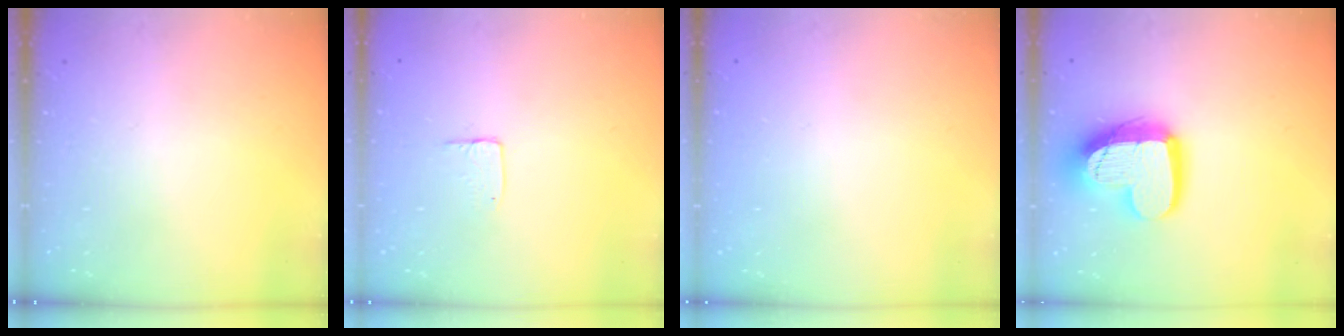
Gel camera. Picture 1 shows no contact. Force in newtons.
{"total": 3.8, "press": 3.8, "slide": 0.3}
{"total": 0.0}
{"total": 16.0, "press": 16.0, "slide": 1.4}